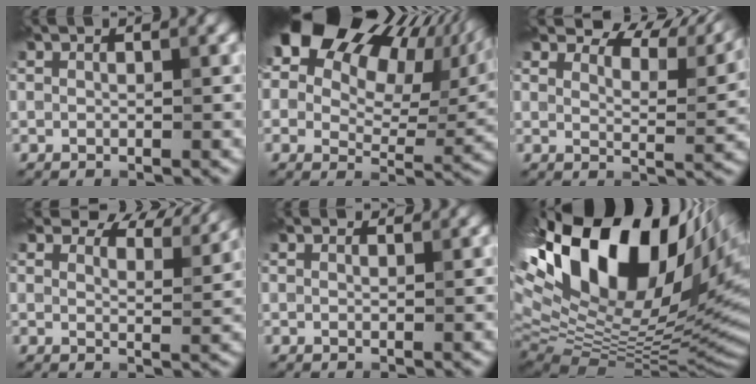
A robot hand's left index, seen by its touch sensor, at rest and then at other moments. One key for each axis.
{"total": 18.3, "fx": 7.5, "fy": 11.5, "fz": 12.2, "tx": -0.168, "ty": 0.039, "tz": 0.130}
{"total": 8.0, "fx": 6.8, "fy": 2.4, "fz": 3.5, "tx": -0.056, "ty": 0.009, "tz": 0.094}
{"total": 7.8, "fx": 6.6, "fy": 2.6, "fz": 3.1, "tx": -0.045, "ty": 0.006, "tz": 0.076}
{"total": 1.3, "fx": 1.2, "fy": 0.4, "fz": 0.2, "tx": -0.007, "ty": -0.004, "tz": 0.009}
{"total": 20.6, "fx": 7.5, "fy": 10.4, "fz": 16.2, "tx": -0.301, "ty": 0.028, "tz": 0.147}